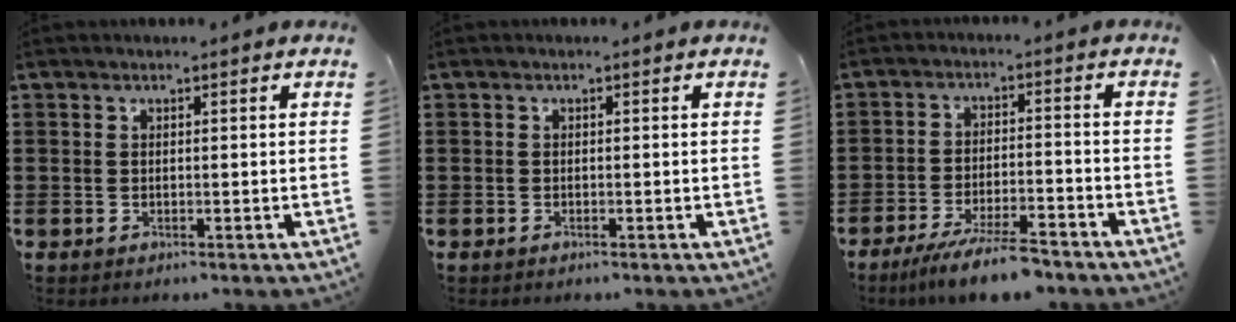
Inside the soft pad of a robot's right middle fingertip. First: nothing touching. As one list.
[{"total": 0.0}, {"total": 6.7, "force": [-5.6, 0.4, 3.7], "torque": [-0.070, -0.010, -0.099]}]